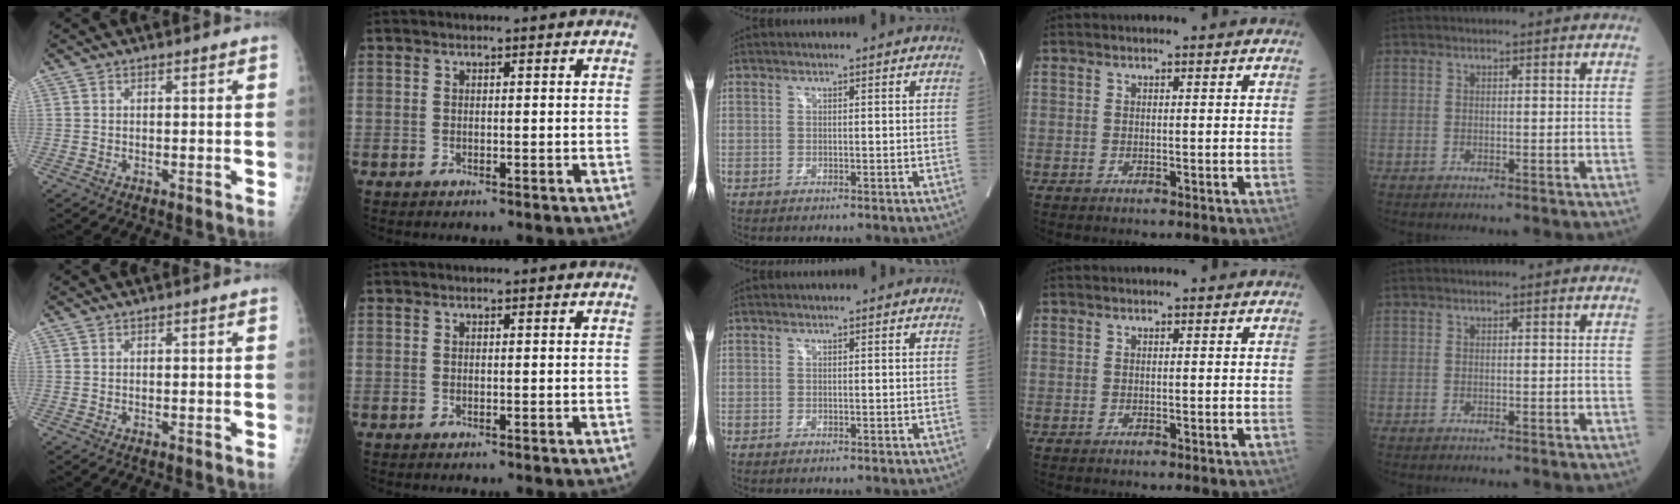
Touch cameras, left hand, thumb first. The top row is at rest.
{}